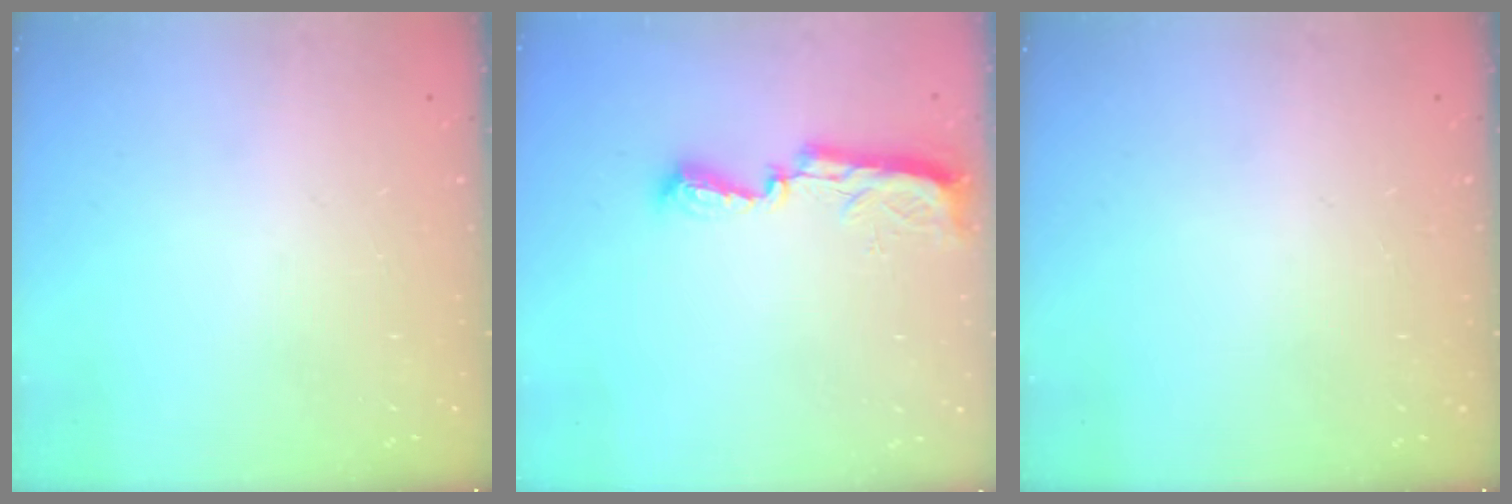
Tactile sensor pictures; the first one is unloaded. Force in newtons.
{"total": 7.8, "press": 7.8, "slide": 0.8}
{"total": 0.0}